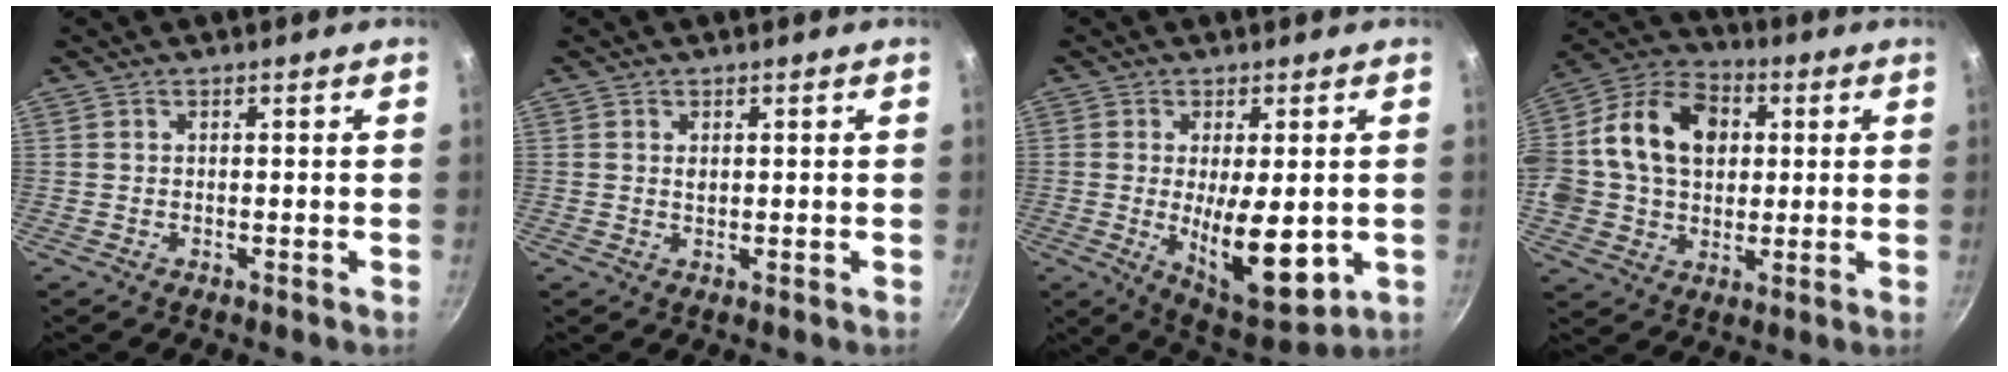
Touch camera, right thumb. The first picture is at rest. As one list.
[{"total": 1.0, "force": [0.4, 0.7, 0.7], "torque": [-0.011, 0.001, 0.007]}, {"total": 13.4, "force": [-1.4, 5.2, 12.2], "torque": [-0.170, -0.018, -0.004]}, {"total": 19.8, "force": [2.9, 15.0, 12.7], "torque": [-0.206, 0.028, 0.036]}]